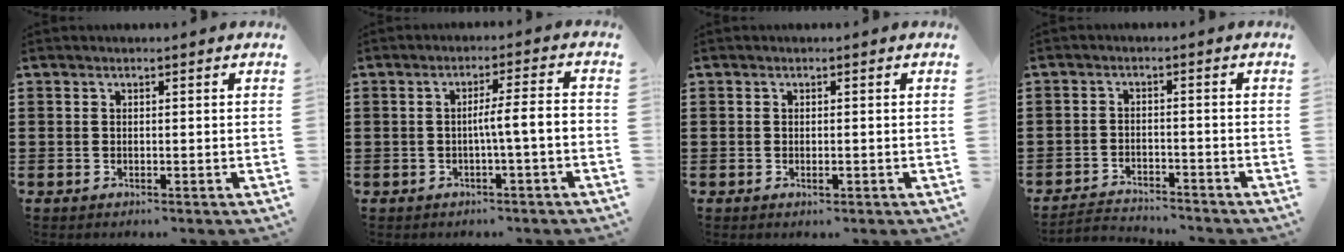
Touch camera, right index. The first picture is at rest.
{"total": 4.3, "force": [-1.0, 0.0, 4.2], "torque": [-0.077, -0.002, -0.022]}
{"total": 1.0, "force": [-0.3, 0.3, 0.9], "torque": [-0.017, -0.004, -0.005]}
{"total": 2.7, "force": [-2.7, 0.3, 0.0], "torque": [-0.009, 0.001, -0.060]}